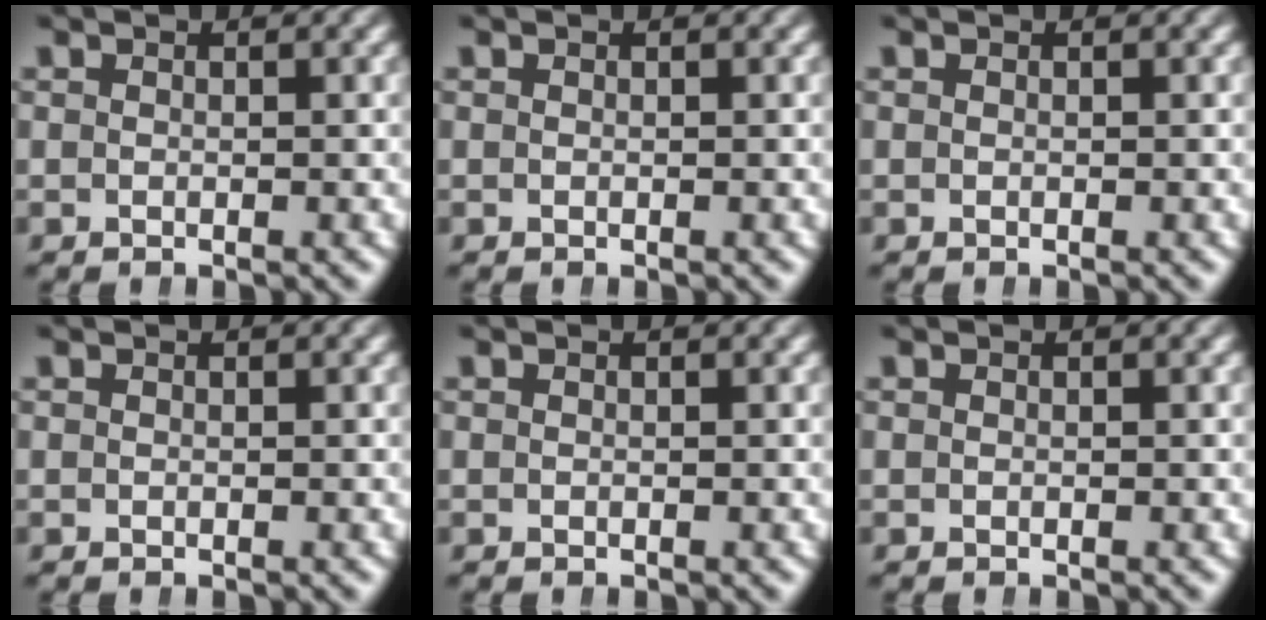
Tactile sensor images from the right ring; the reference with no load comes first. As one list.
[{"total": 0.0}, {"total": 0.0}, {"total": 0.0}, {"total": 0.0}, {"total": 0.0}]